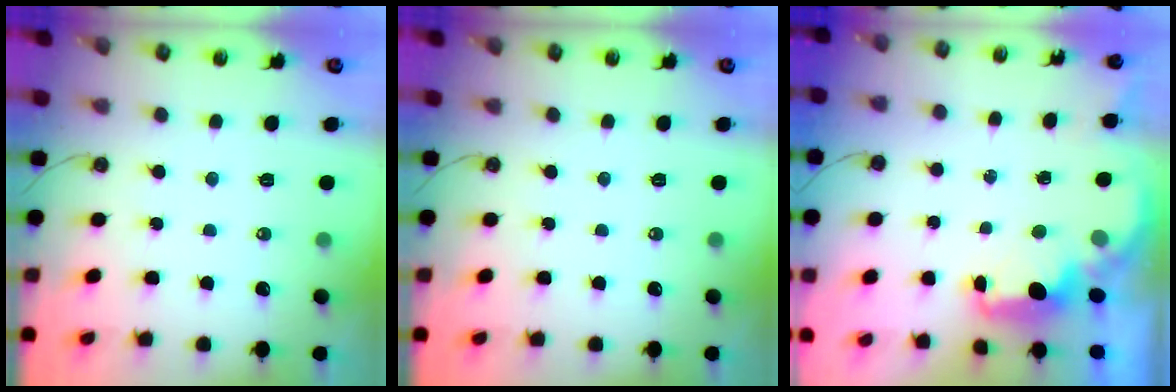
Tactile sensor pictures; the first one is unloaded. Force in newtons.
{"total": 0.0}
{"total": 2.5, "press": 2.3, "slide": 0.7}